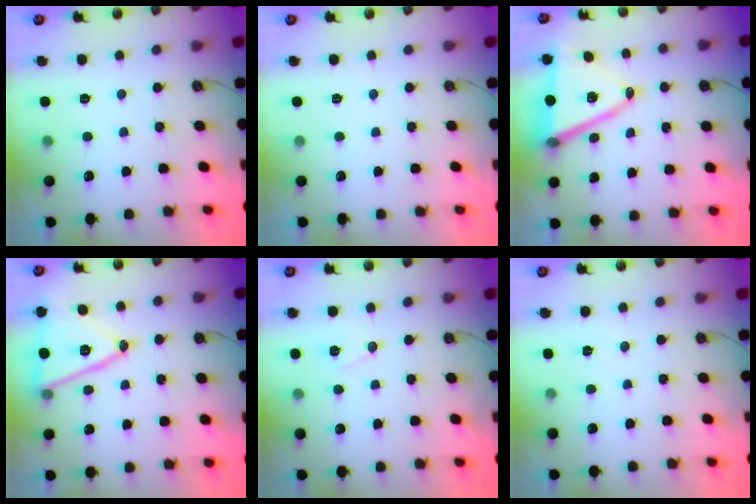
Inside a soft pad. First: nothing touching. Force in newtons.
{"total": 0.0}
{"total": 14.4, "press": 13.8, "slide": 4.0}
{"total": 15.6, "press": 15.2, "slide": 3.5}
{"total": 7.2, "press": 5.7, "slide": 4.5}
{"total": 5.1, "press": 2.7, "slide": 4.3}